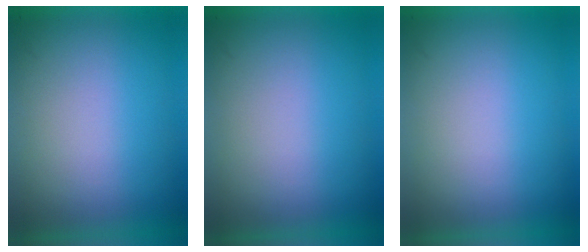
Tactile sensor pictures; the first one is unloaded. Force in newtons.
{"total": 0.0}
{"total": 0.0}